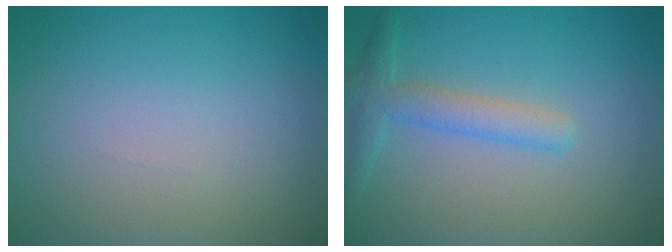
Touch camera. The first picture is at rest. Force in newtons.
{"total": 2.8, "press": 2.8, "slide": 0.1}